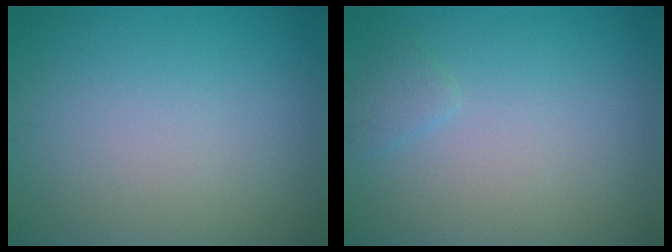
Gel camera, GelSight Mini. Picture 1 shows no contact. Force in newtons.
{"total": 0.9, "press": 0.9, "slide": 0.1}